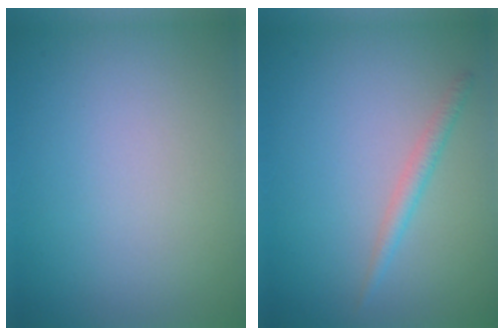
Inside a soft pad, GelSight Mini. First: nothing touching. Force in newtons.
{"total": 1.5, "press": 1.5, "slide": 0.0}